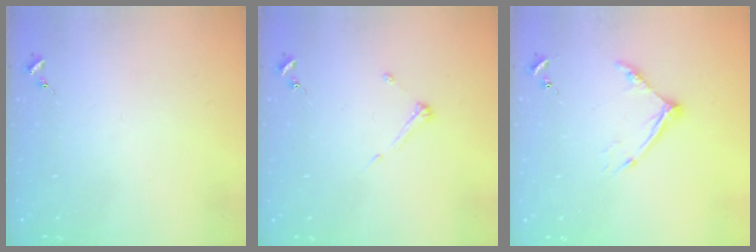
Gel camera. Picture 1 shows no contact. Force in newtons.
{"total": 4.3, "press": 4.3, "slide": 0.2}
{"total": 10.5, "press": 10.5, "slide": 1.0}